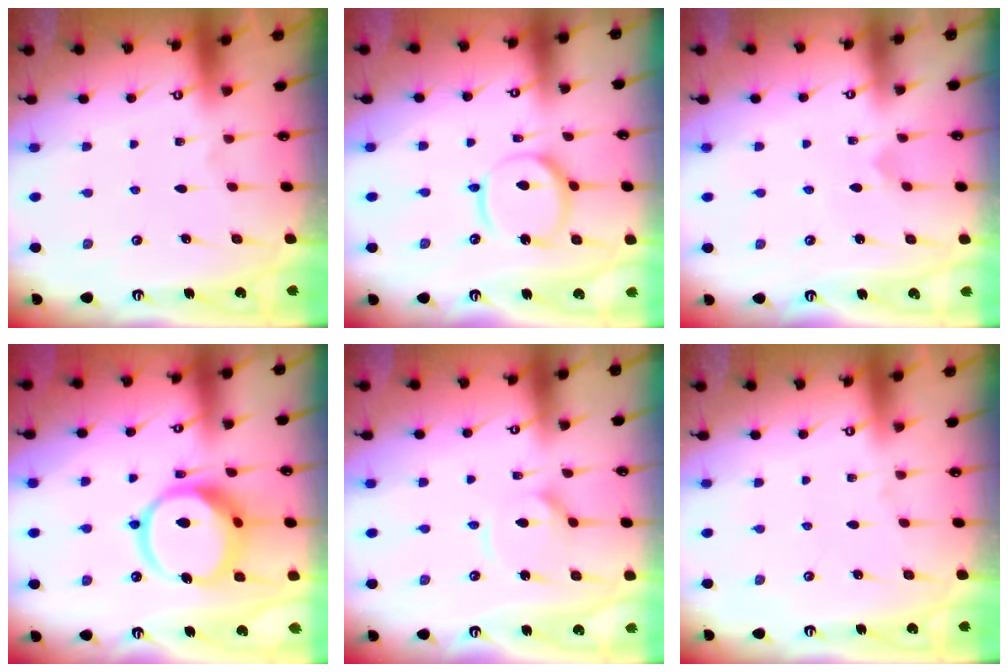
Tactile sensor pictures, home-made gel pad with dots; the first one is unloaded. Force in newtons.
{"total": 13.0, "press": 12.9, "slide": 1.3}
{"total": 2.8, "press": 2.8, "slide": 0.3}
{"total": 17.0, "press": 16.9, "slide": 1.9}
{"total": 6.1, "press": 6.1, "slide": 0.6}
{"total": 0.0}